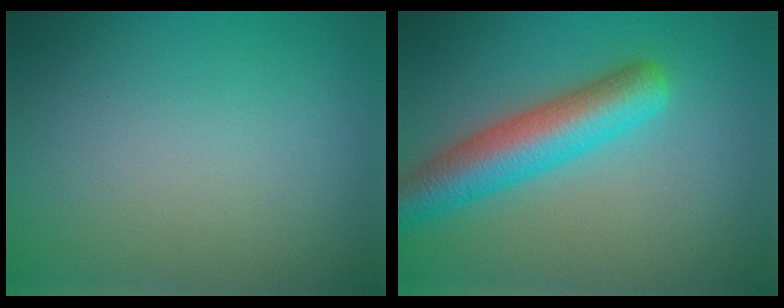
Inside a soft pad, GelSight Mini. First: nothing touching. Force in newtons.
{"total": 6.6, "press": 6.6, "slide": 0.2}